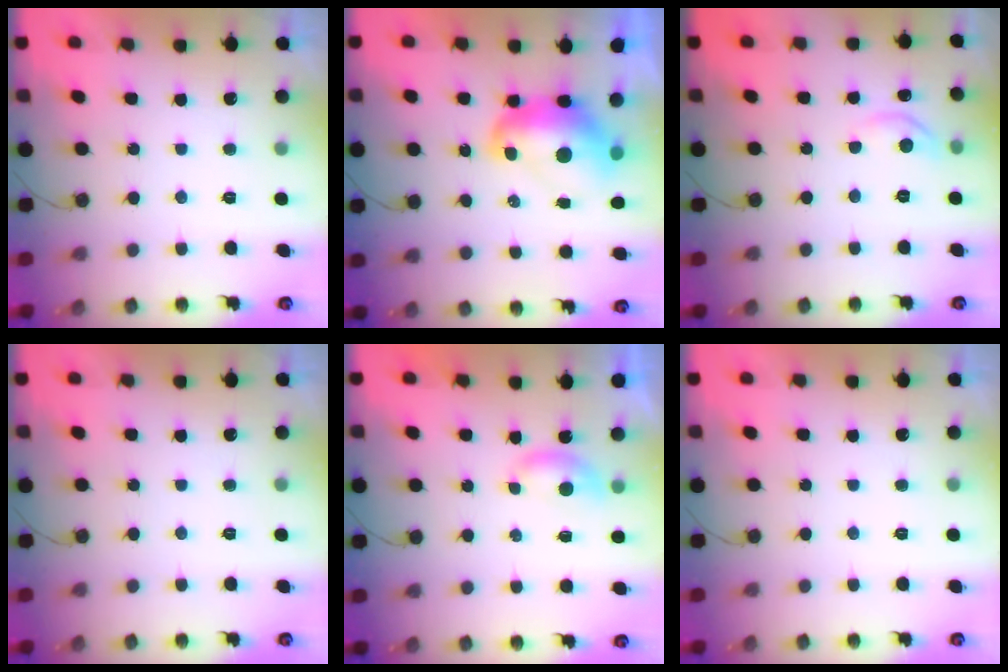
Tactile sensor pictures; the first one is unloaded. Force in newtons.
{"total": 11.3, "press": 11.2, "slide": 1.2}
{"total": 5.9, "press": 5.9, "slide": 0.5}
{"total": 0.0}
{"total": 3.6, "press": 3.6, "slide": 0.4}
{"total": 0.0}